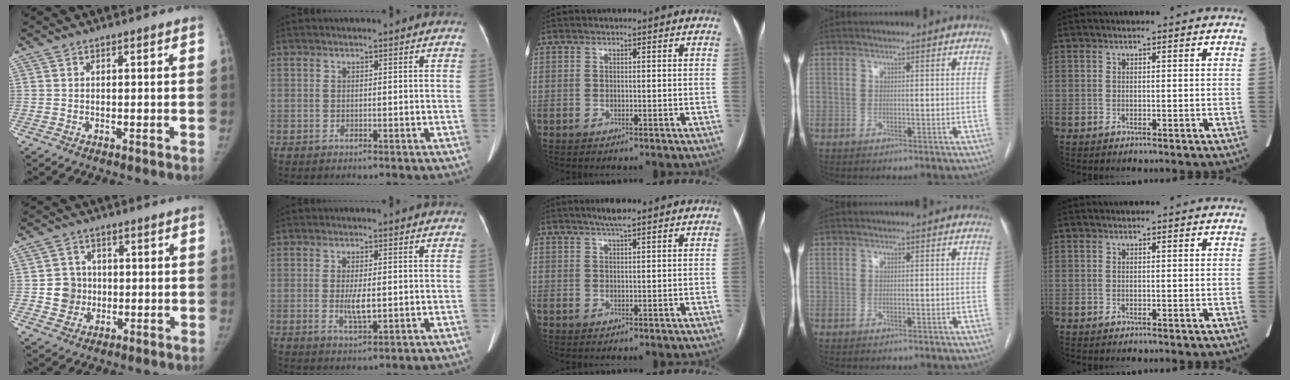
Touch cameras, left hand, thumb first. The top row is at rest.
{"thumb": {"total": 6.0, "force": [-0.3, 5.8, 1.5], "torque": [0.002, 0.009, -0.002]}, "index": {"total": 3.5, "force": [-0.2, 0.9, 3.3], "torque": [-0.065, -0.007, -0.001]}, "middle": {"total": 2.7, "force": [2.0, 0.0, 1.8], "torque": [-0.039, 0.006, 0.038]}}